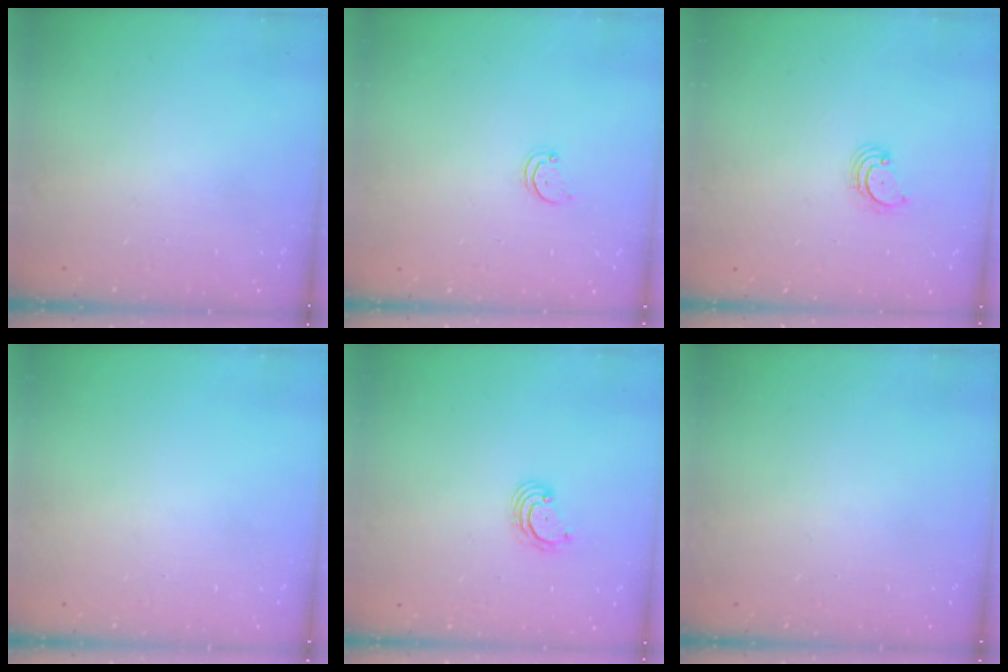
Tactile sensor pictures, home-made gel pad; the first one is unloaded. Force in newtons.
{"total": 1.5, "press": 1.5, "slide": 0.1}
{"total": 2.7, "press": 2.7, "slide": 0.3}
{"total": 0.0}
{"total": 3.0, "press": 3.0, "slide": 0.2}
{"total": 0.0}